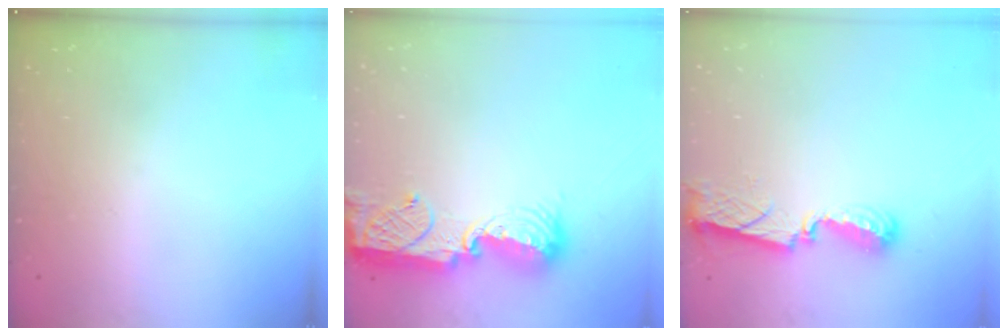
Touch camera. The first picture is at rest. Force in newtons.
{"total": 11.0, "press": 11.0, "slide": 0.6}
{"total": 8.7, "press": 8.7, "slide": 0.4}